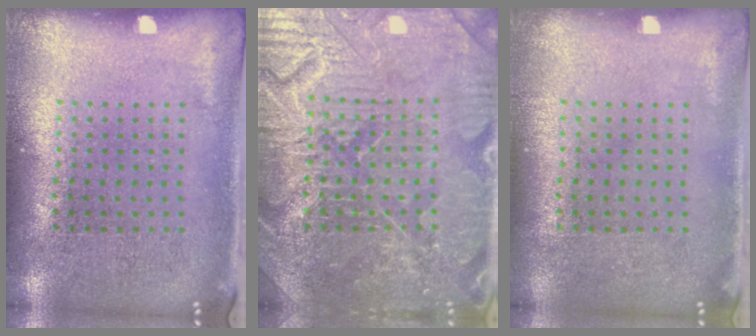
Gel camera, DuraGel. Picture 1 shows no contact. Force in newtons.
{"total": 4.6, "press": 4.6, "slide": 0.5}
{"total": 0.0}